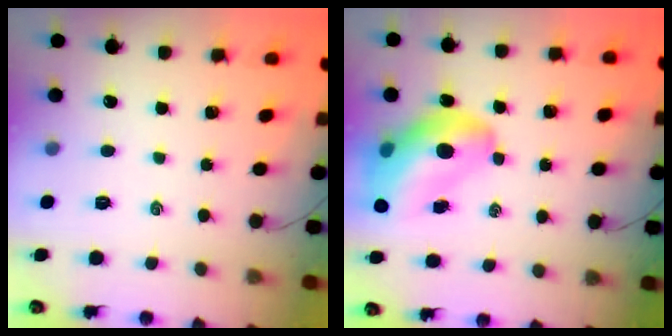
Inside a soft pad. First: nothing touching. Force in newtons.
{"total": 14.5, "press": 14.0, "slide": 3.8}